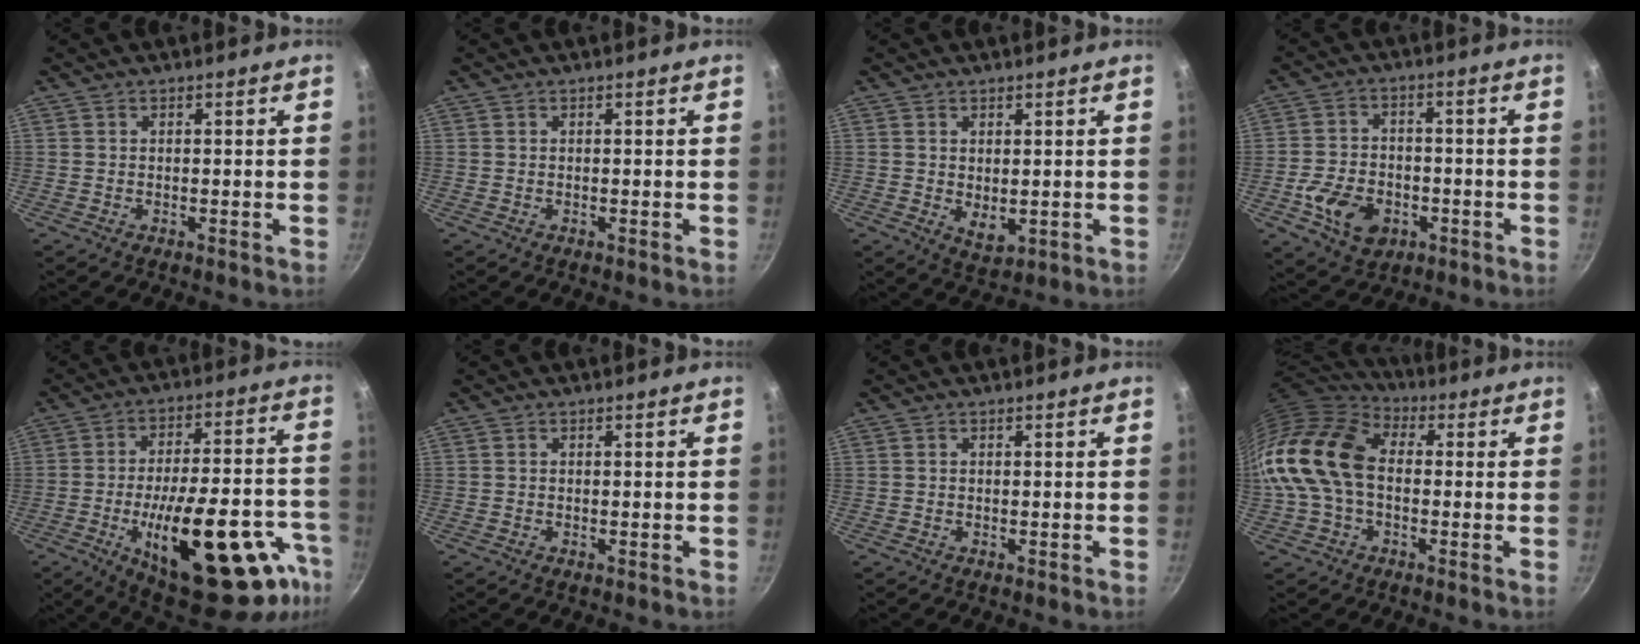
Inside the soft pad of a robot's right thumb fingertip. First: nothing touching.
{"total": 0.0}
{"total": 4.0, "force": [0.5, 2.4, 3.1], "torque": [-0.044, -0.017, 0.015]}
{"total": 10.8, "force": [-3.9, 7.7, 6.4], "torque": [-0.101, 0.022, -0.063]}
{"total": 30.4, "force": [-12.2, 12.0, 25.1], "torque": [-0.305, 0.039, -0.165]}
{"total": 0.0}
{"total": 0.0}
{"total": 17.7, "force": [-0.2, 12.4, 12.7], "torque": [-0.235, 0.037, -0.017]}